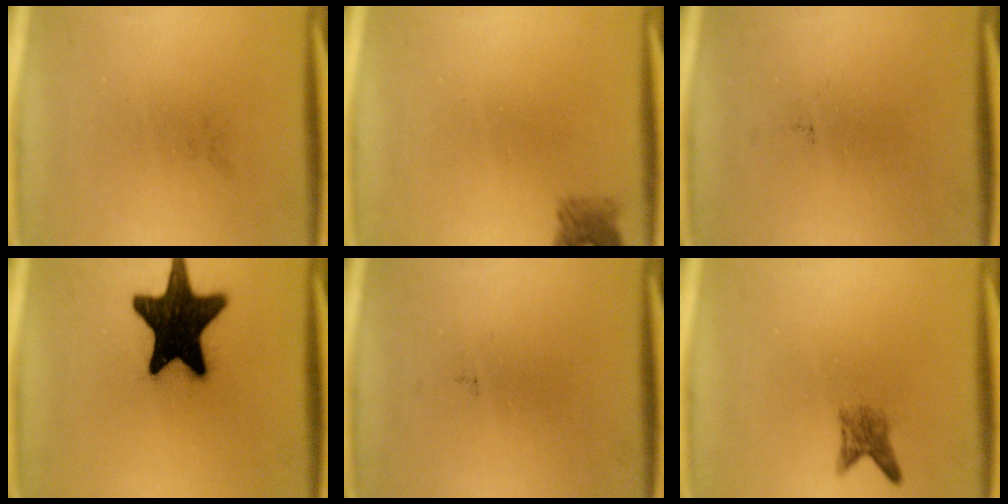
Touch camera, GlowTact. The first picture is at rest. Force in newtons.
{"total": 2.1}
{"total": 0.0}
{"total": 19.2}
{"total": 0.0}
{"total": 2.3}